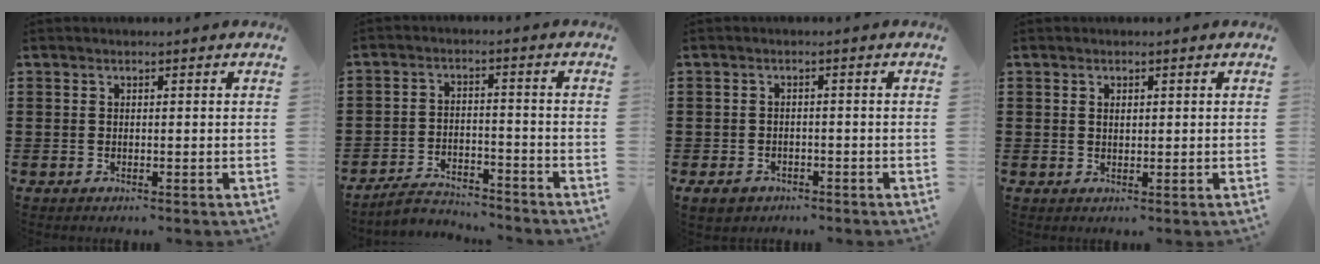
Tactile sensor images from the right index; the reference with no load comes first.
{"total": 4.2, "force": [-4.1, 0.7, 0.7], "torque": [-0.024, 0.006, -0.086]}
{"total": 2.2, "force": [-1.9, 0.9, 0.5], "torque": [-0.022, 0.001, -0.042]}
{"total": 0.7, "force": [0.1, 0.4, 0.6], "torque": [-0.012, 0.002, 0.001]}